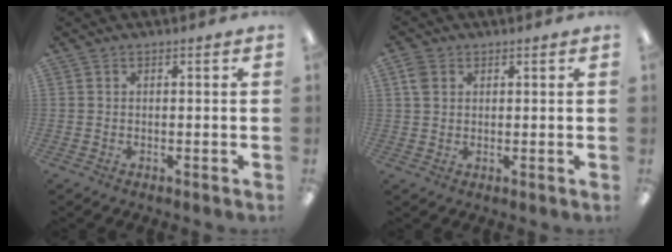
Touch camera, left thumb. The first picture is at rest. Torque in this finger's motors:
{"motor_torque": [-0.24, 0.18, -0.09, 0.14, 0.02]}